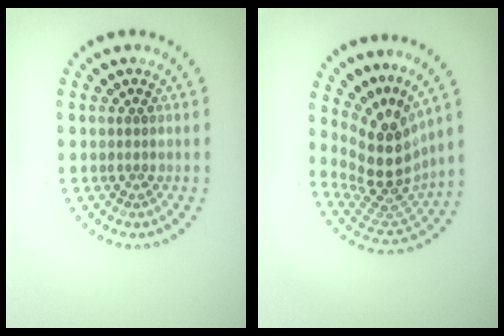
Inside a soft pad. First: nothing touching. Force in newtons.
{"total": 5.1, "press": 3.6, "slide": 3.6}